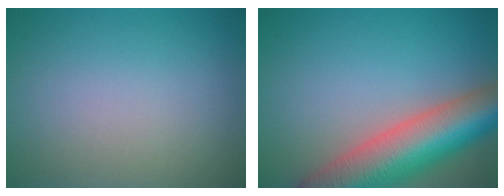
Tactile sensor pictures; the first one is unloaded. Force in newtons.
{"total": 11.2, "press": 11.2, "slide": 0.6}